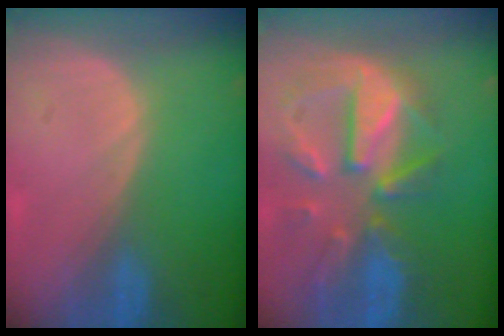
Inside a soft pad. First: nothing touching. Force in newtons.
{"total": 11.7, "press": 10.2, "slide": 5.7}